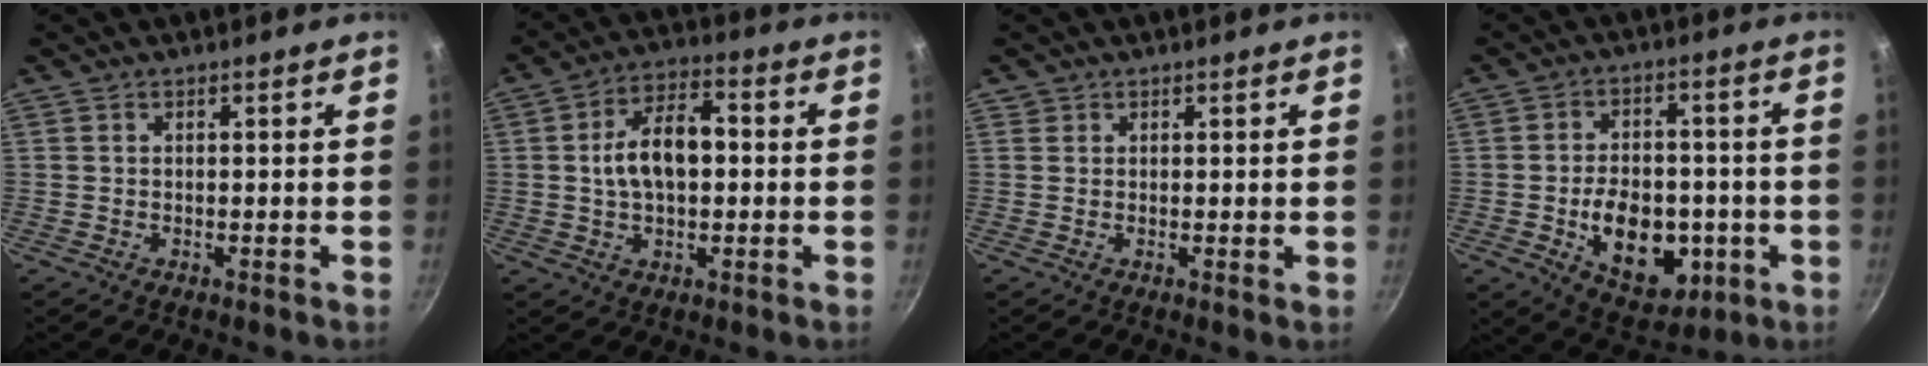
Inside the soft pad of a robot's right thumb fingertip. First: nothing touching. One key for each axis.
{"total": 11.2, "fx": 0.4, "fy": 6.5, "fz": 9.1, "tx": -0.135, "ty": 0.027, "tz": 0.001}
{"total": 0.8, "fx": 0.5, "fy": 0.6, "fz": 0.0, "tx": 0.002, "ty": -0.006, "tz": 0.003}
{"total": 15.2, "fx": -3.3, "fy": 10.2, "fz": 10.8, "tx": -0.119, "ty": 0.010, "tz": -0.035}